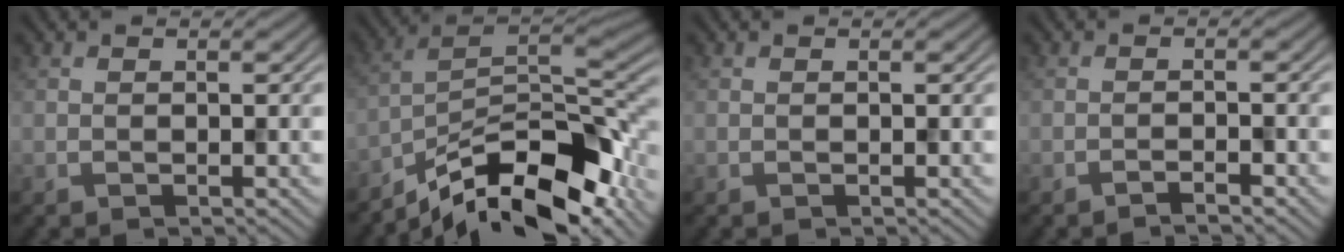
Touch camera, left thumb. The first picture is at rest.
{"total": 14.4, "force": [-10.3, 4.6, 9.1], "torque": [-0.160, -0.001, -0.177]}
{"total": 0.0}
{"total": 1.5, "force": [-1.3, 0.1, 0.9], "torque": [-0.013, 0.004, -0.026]}